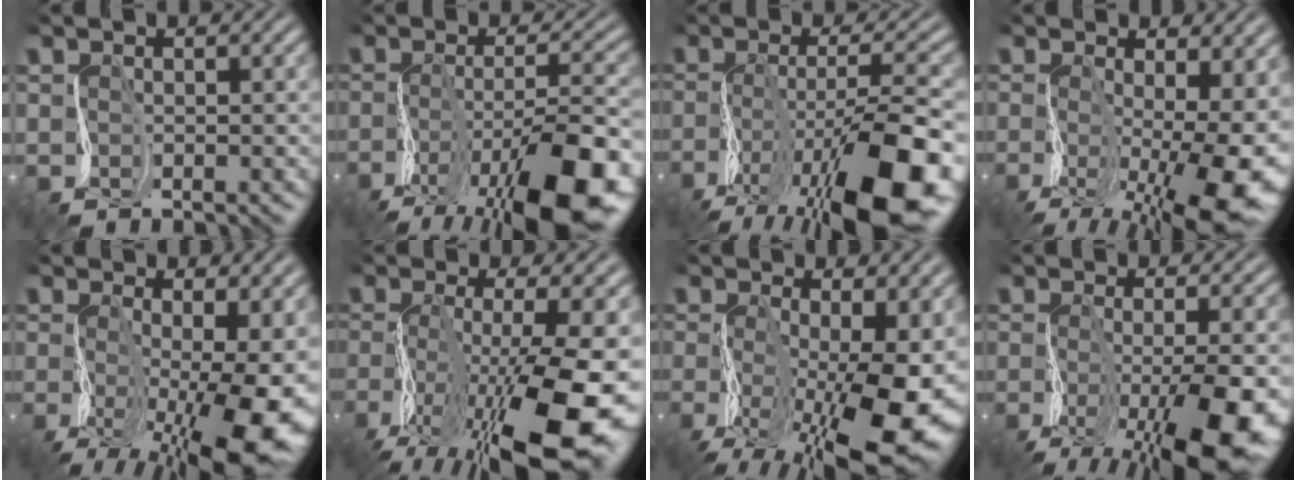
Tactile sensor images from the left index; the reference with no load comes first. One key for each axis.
{"total": 10.5, "fx": -5.8, "fy": 3.7, "fz": 7.9, "tx": -0.154, "ty": 0.002, "tz": -0.110}
{"total": 12.5, "fx": -5.9, "fy": 4.9, "fz": 9.8, "tx": -0.194, "ty": 0.003, "tz": -0.105}
{"total": 10.5, "fx": -2.6, "fy": 4.7, "fz": 9.0, "tx": -0.164, "ty": -0.031, "tz": -0.039}
{"total": 11.8, "fx": -2.9, "fy": 5.4, "fz": 10.0, "tx": -0.182, "ty": -0.030, "tz": -0.045}
{"total": 12.8, "fx": -4.6, "fy": 4.8, "fz": 11.0, "tx": -0.223, "ty": -0.001, "tz": -0.082}
{"total": 12.9, "fx": -3.2, "fy": 6.3, "fz": 10.8, "tx": -0.212, "ty": -0.025, "tz": -0.052}
{"total": 9.7, "fx": -4.2, "fy": 3.6, "fz": 8.0, "tx": -0.164, "ty": -0.026, "tz": -0.069}